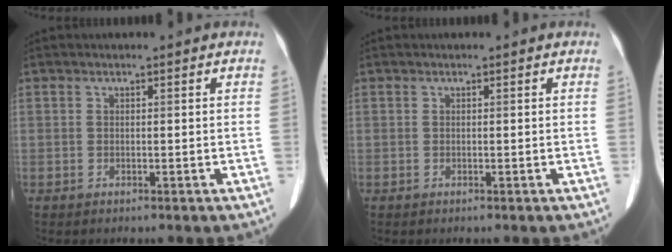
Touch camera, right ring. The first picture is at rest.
{"total": 0.0}